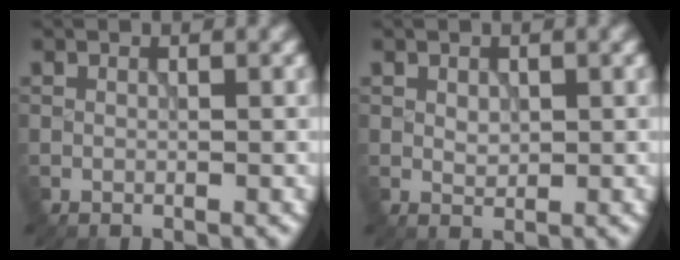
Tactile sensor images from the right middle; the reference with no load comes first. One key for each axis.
{"total": 1.2, "fx": 0.3, "fy": 0.9, "fz": 0.7, "tx": -0.012, "ty": -0.001, "tz": 0.007}